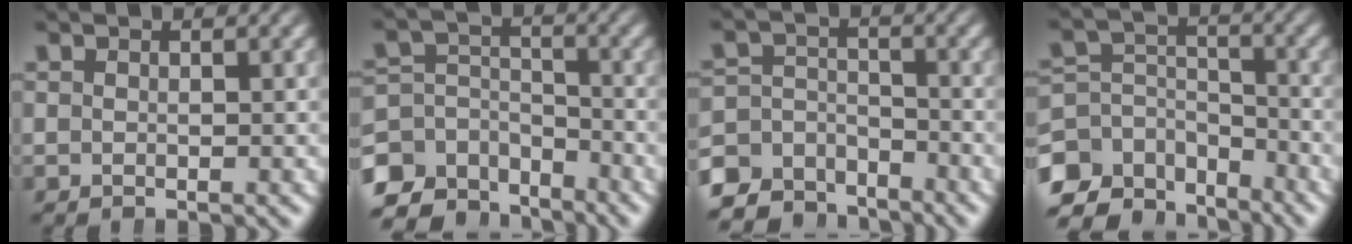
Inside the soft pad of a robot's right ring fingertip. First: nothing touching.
{"total": 8.3, "force": [-5.1, 5.5, 3.6], "torque": [-0.075, -0.042, -0.072]}
{"total": 7.2, "force": [-5.1, 4.3, 2.5], "torque": [-0.045, -0.032, -0.078]}
{"total": 9.2, "force": [-5.3, 6.2, 4.2], "torque": [-0.082, -0.046, -0.075]}